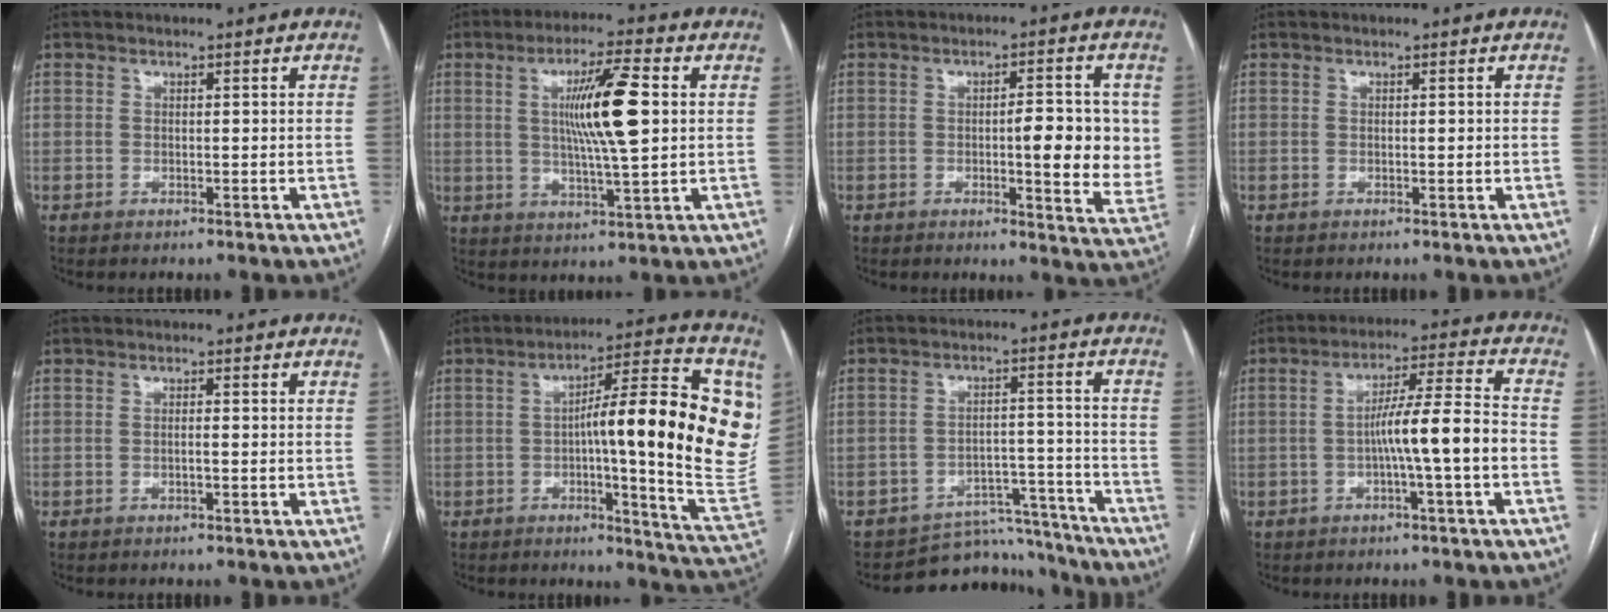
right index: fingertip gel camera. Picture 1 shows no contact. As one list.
[{"total": 11.2, "force": [1.9, 0.5, 11.0], "torque": [-0.195, -0.001, 0.034]}, {"total": 9.7, "force": [0.1, 2.3, 9.4], "torque": [-0.113, 0.003, 0.001]}, {"total": 0.6, "force": [-0.1, 0.0, 0.6], "torque": [-0.009, 0.000, 0.001]}, {"total": 0.8, "force": [-0.3, 0.0, 0.8], "torque": [-0.014, 0.002, -0.004]}, {"total": 22.1, "force": [3.3, 2.1, 21.7], "torque": [-0.235, 0.029, 0.041]}, {"total": 10.3, "force": [-9.6, 3.4, -0.8], "torque": [0.030, 0.051, -0.132]}, {"total": 9.3, "force": [-2.1, -0.6, 9.0], "torque": [-0.154, 0.015, -0.035]}]